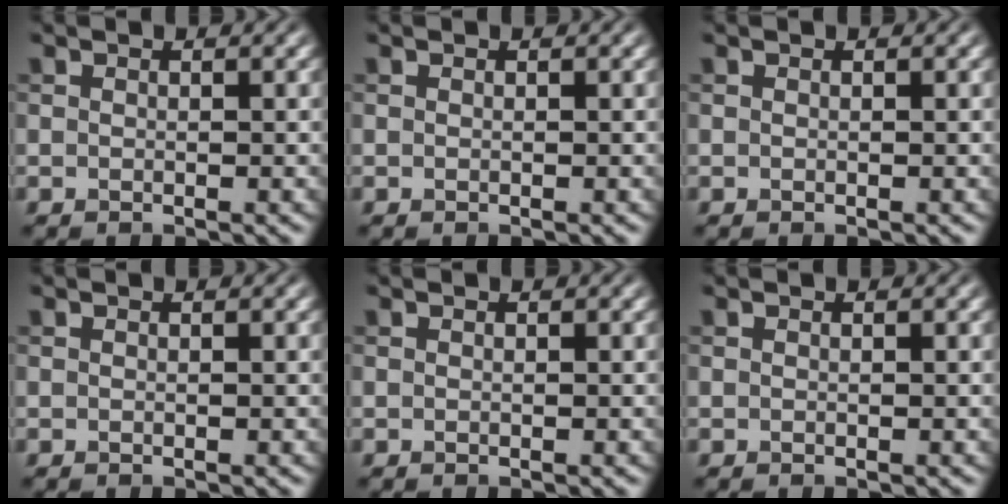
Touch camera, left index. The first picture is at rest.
{"total": 0.0}
{"total": 0.0}
{"total": 0.0}
{"total": 0.0}
{"total": 0.0}